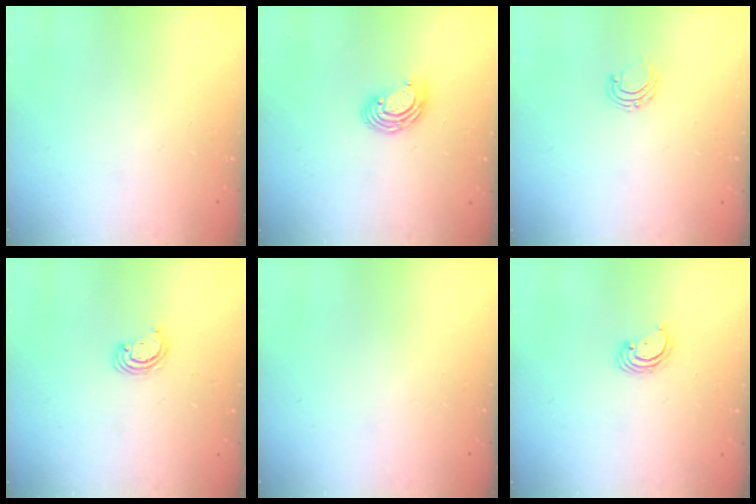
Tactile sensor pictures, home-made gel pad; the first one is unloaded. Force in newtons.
{"total": 7.5, "press": 7.4, "slide": 1.3}
{"total": 6.5, "press": 6.5, "slide": 0.4}
{"total": 3.1, "press": 3.1, "slide": 0.3}
{"total": 0.0}
{"total": 3.3, "press": 3.3, "slide": 0.2}